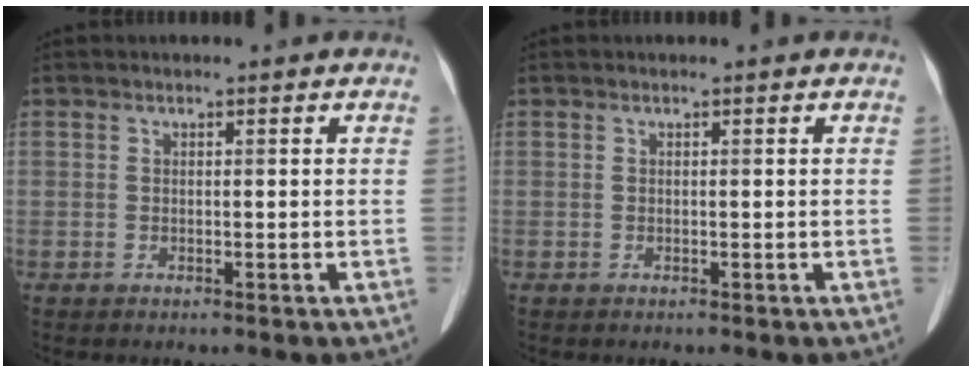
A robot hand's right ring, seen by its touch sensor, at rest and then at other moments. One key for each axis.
{"total": 0.0}